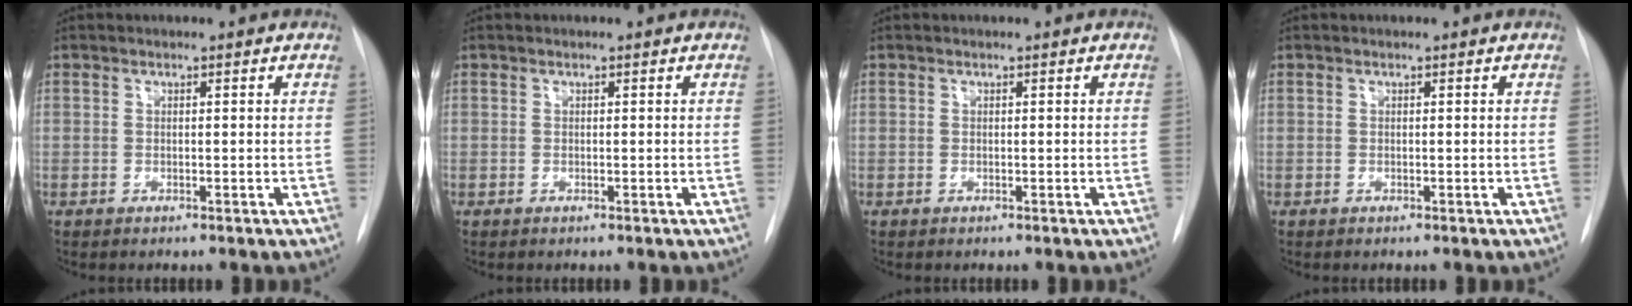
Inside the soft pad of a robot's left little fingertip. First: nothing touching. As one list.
[{"total": 0.0}, {"total": 0.0}, {"total": 0.0}]